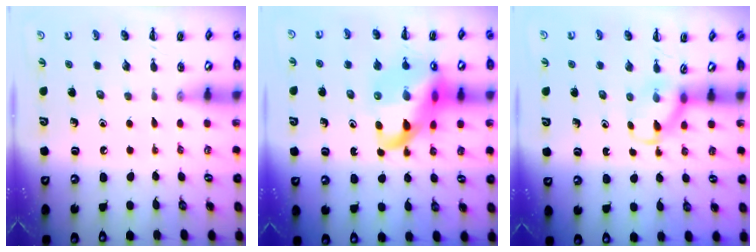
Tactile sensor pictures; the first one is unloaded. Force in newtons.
{"total": 18.6, "press": 18.4, "slide": 2.8}
{"total": 3.6, "press": 3.3, "slide": 1.4}